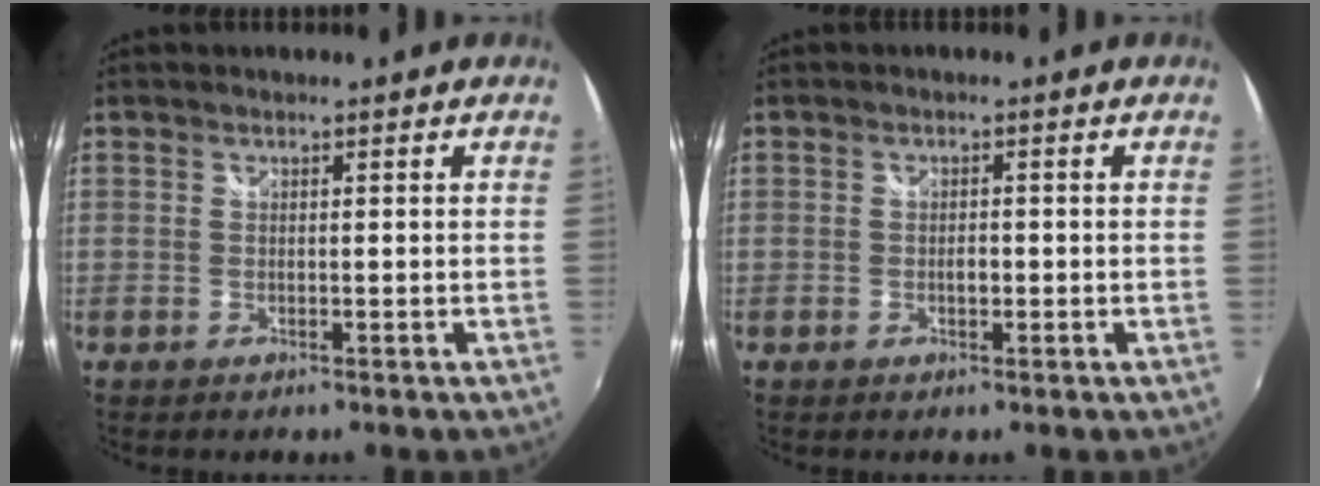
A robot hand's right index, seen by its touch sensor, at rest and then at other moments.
{"total": 1.4, "force": [-0.4, 0.8, 1.1], "torque": [-0.020, 0.001, -0.008]}